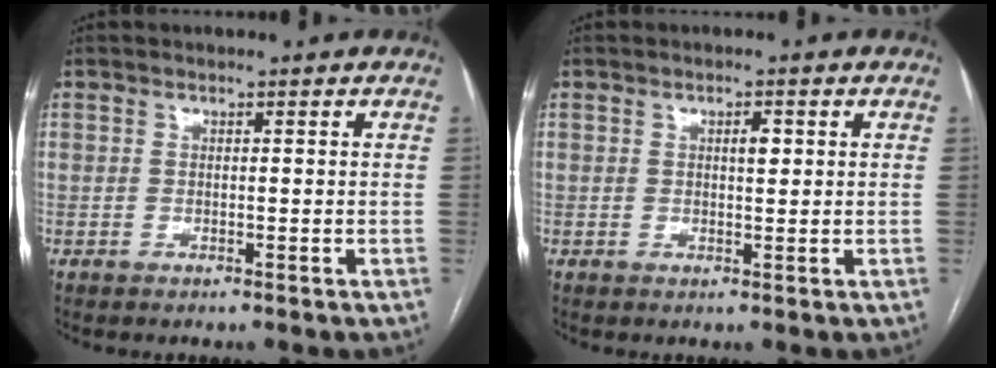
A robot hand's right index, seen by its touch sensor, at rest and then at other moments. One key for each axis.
{"total": 2.0, "fx": 0.6, "fy": 0.7, "fz": 1.8, "tx": -0.028, "ty": -0.001, "tz": 0.009}